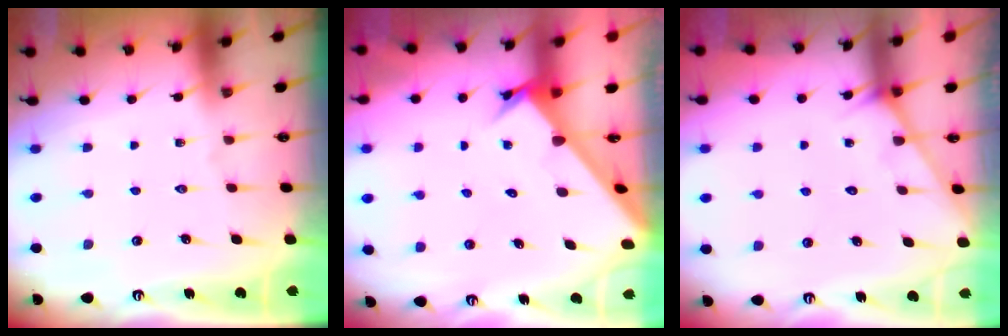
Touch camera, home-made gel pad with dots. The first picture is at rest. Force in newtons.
{"total": 2.7, "press": 2.7, "slide": 0.3}
{"total": 3.2, "press": 3.2, "slide": 0.3}